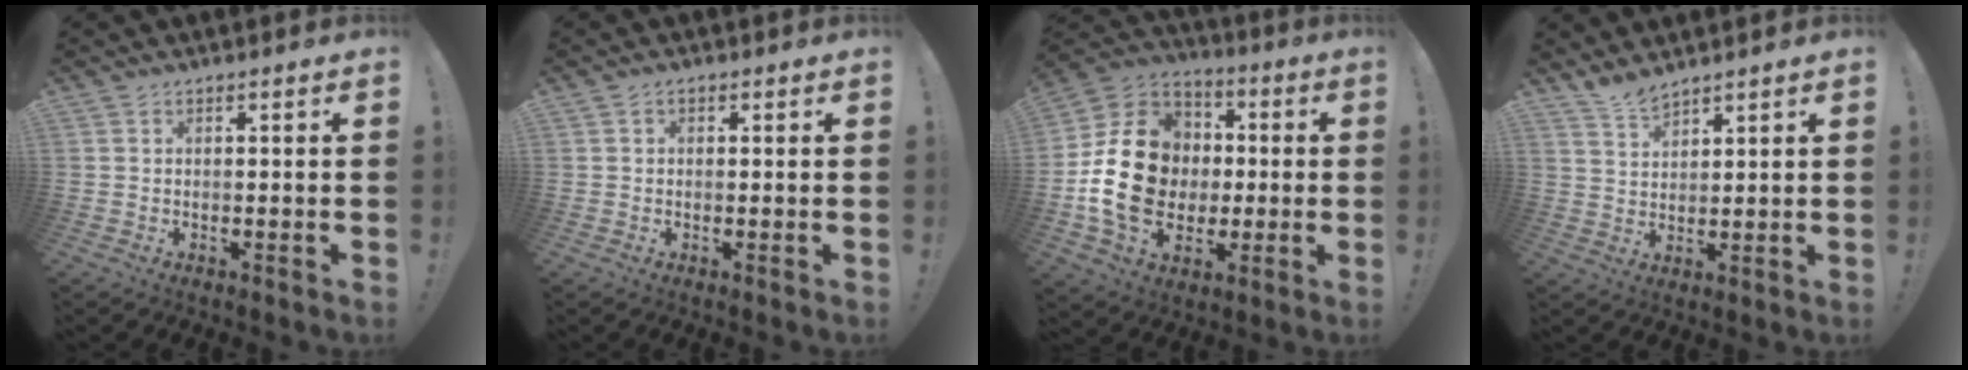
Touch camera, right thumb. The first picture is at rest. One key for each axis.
{"total": 1.0, "fx": 0.0, "fy": 0.8, "fz": 0.6, "tx": -0.009, "ty": 0.002, "tz": 0.000}
{"total": 21.5, "fx": -1.2, "fy": 17.3, "fz": 12.7, "tx": -0.205, "ty": 0.023, "tz": 0.000}
{"total": 5.2, "fx": 4.8, "fy": 1.1, "fz": 1.5, "tx": -0.025, "ty": -0.033, "tz": 0.088}